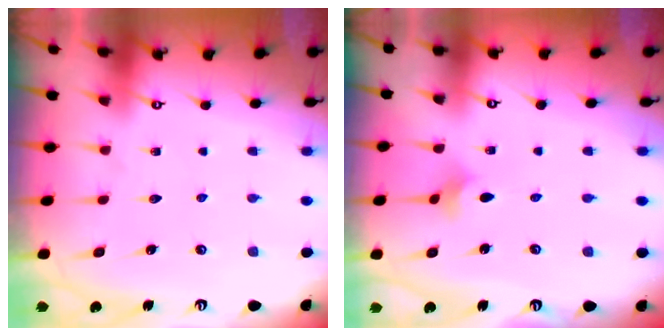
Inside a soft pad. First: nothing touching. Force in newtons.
{"total": 2.4, "press": 2.3, "slide": 0.4}